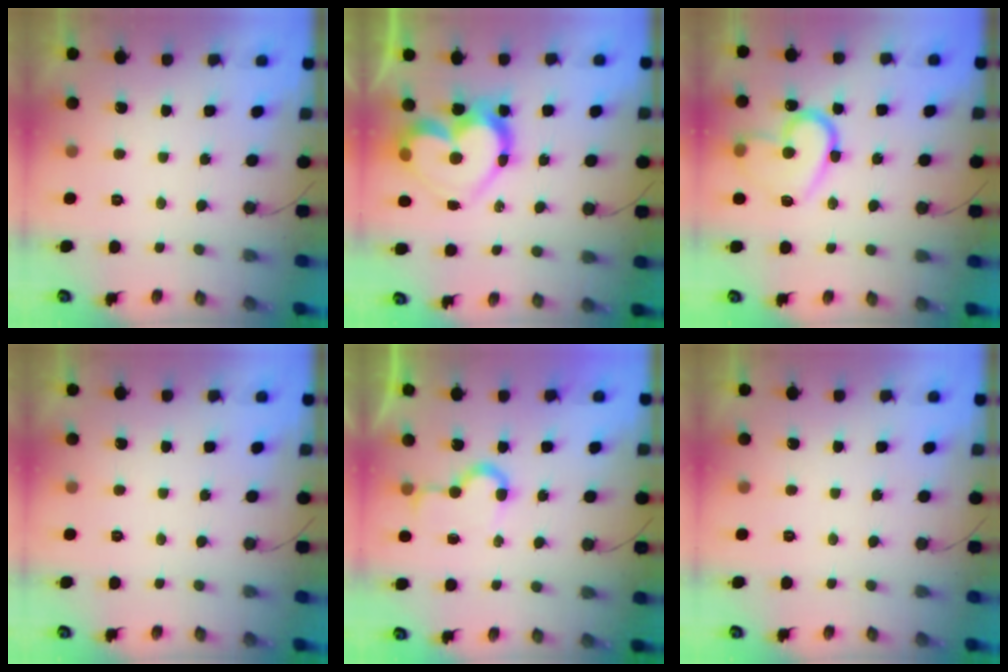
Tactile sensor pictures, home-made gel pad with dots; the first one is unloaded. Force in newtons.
{"total": 17.6, "press": 17.6, "slide": 1.3}
{"total": 15.0, "press": 14.9, "slide": 1.4}
{"total": 0.0}
{"total": 5.8, "press": 5.8, "slide": 0.6}
{"total": 0.0}